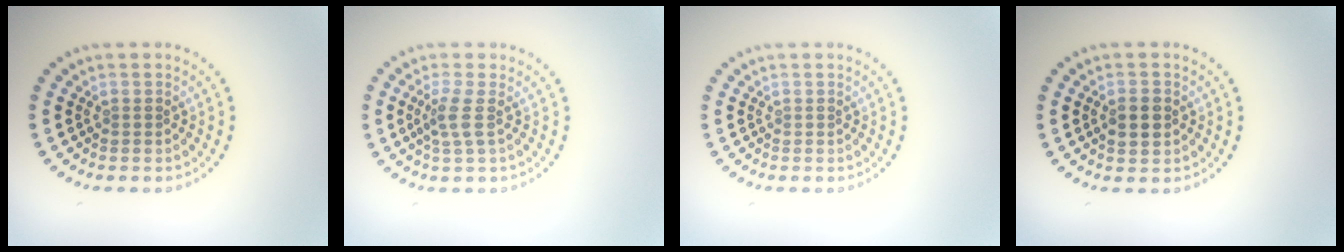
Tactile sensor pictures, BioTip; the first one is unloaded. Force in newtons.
{"total": 2.0, "press": 1.5, "slide": 1.3}
{"total": 0.0}
{"total": 2.4, "press": 2.4, "slide": 0.2}